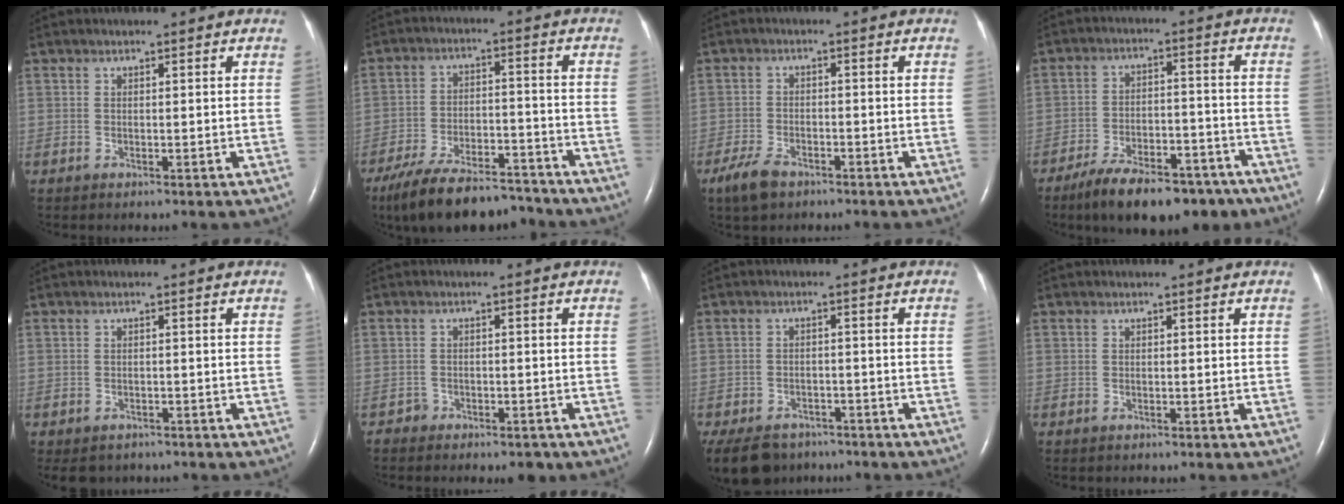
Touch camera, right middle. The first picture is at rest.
{"total": 14.7, "force": [-12.3, 4.4, 6.8], "torque": [-0.125, 0.001, -0.202]}
{"total": 4.5, "force": [-3.2, 2.0, 2.4], "torque": [-0.060, -0.005, -0.055]}
{"total": 15.0, "force": [-11.3, 5.8, 8.0], "torque": [-0.117, 0.014, -0.176]}
{"total": 4.9, "force": [-4.1, 2.7, 0.9], "torque": [-0.008, 0.002, -0.052]}
{"total": 2.5, "force": [-2.1, 1.4, 0.2], "torque": [0.001, 0.006, -0.029]}
{"total": 11.7, "force": [-8.8, 6.8, 3.8], "torque": [-0.098, -0.012, -0.120]}
{"total": 0.0}